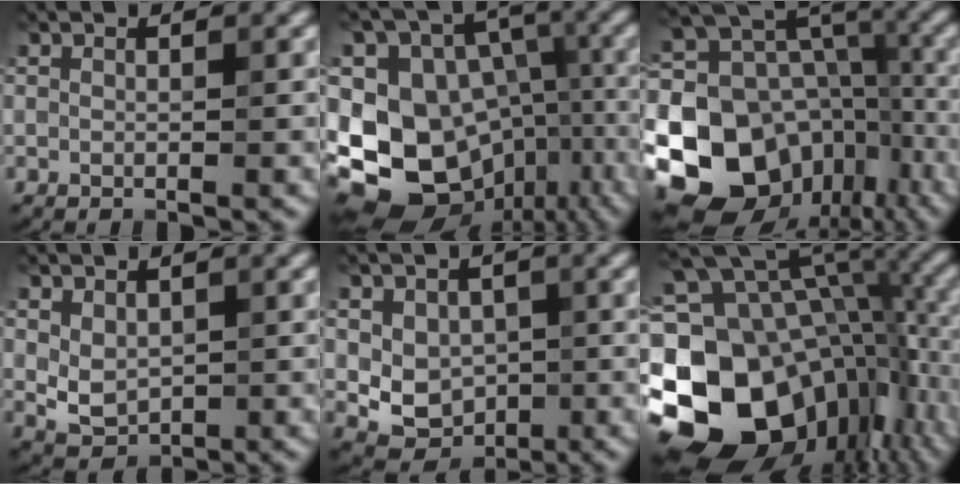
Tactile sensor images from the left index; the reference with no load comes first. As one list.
[{"total": 15.9, "force": [-4.5, 12.9, 8.1], "torque": [-0.157, 0.007, -0.045]}, {"total": 20.9, "force": [-7.7, 16.9, 9.6], "torque": [-0.183, -0.012, -0.120]}, {"total": 2.6, "force": [0.4, 1.9, 1.8], "torque": [-0.033, -0.006, 0.015]}, {"total": 4.3, "force": [0.2, 3.5, 2.4], "torque": [-0.035, -0.009, 0.005]}, {"total": 19.5, "force": [-4.5, 13.6, 13.3], "torque": [-0.246, 0.006, -0.061]}]